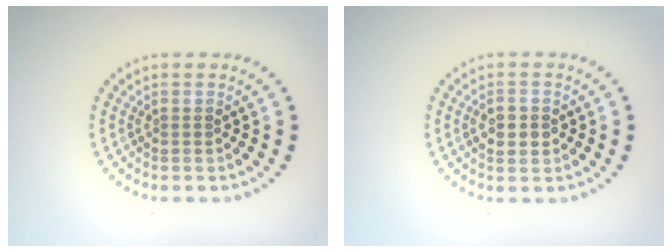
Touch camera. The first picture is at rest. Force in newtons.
{"total": 2.6, "press": 2.6, "slide": 0.1}